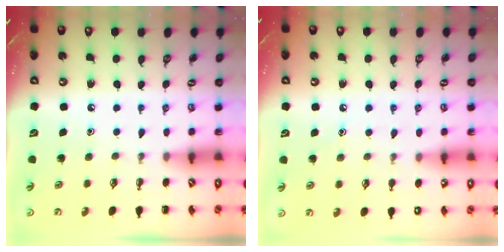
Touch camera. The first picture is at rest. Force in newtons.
{"total": 6.4, "press": 6.2, "slide": 1.8}